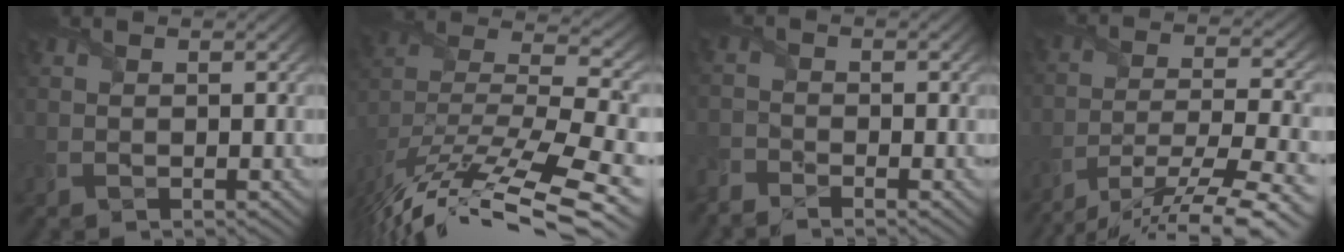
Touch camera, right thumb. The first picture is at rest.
{"total": 15.2, "force": [-10.5, 4.5, 10.1], "torque": [-0.201, 0.019, -0.142]}
{"total": 2.6, "force": [-2.5, 0.4, 0.6], "torque": [-0.017, -0.007, -0.065]}
{"total": 12.8, "force": [-10.3, 2.2, 7.4], "torque": [-0.139, -0.012, -0.162]}